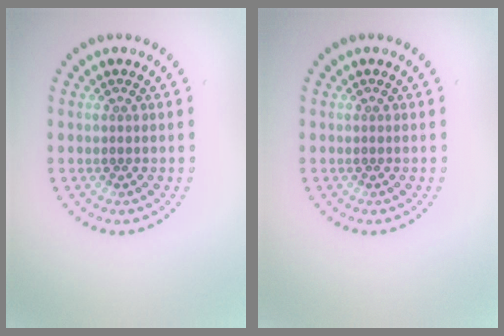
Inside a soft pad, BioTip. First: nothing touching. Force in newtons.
{"total": 0.0}